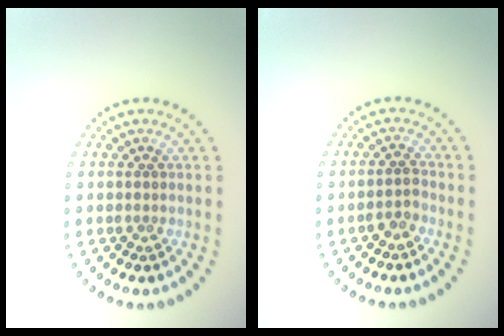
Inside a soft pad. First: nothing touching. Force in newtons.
{"total": 1.3, "press": 1.0, "slide": 0.9}